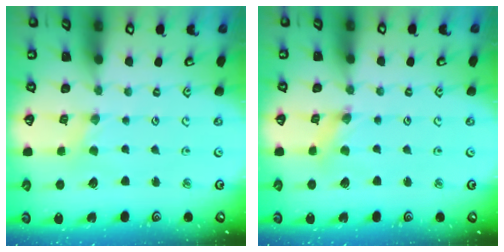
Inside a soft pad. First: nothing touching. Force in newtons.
{"total": 0.8, "press": 0.8, "slide": 0.2}